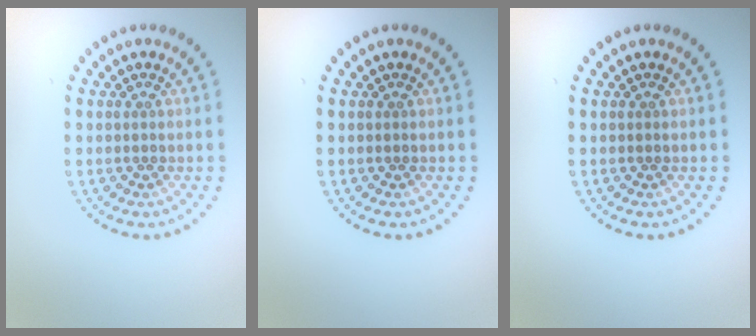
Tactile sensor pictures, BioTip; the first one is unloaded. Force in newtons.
{"total": 0.0}
{"total": 0.0}